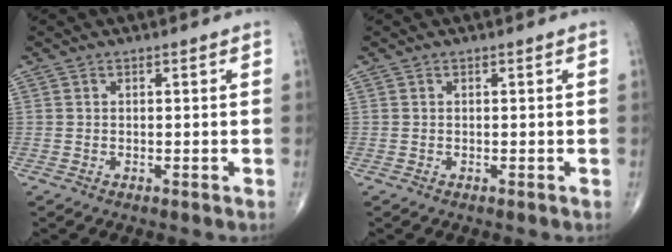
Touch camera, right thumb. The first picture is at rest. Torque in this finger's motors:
{"motor_torque": [0.00, 0.00, 0.00, 0.00, 0.00]}